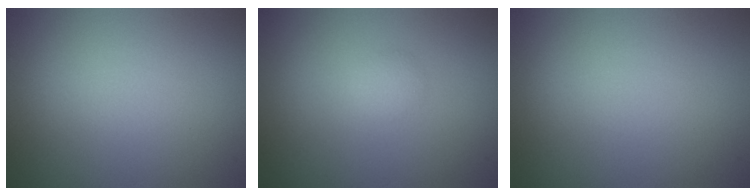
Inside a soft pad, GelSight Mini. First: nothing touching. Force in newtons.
{"total": 1.1, "press": 1.1, "slide": 0.1}
{"total": 0.0}